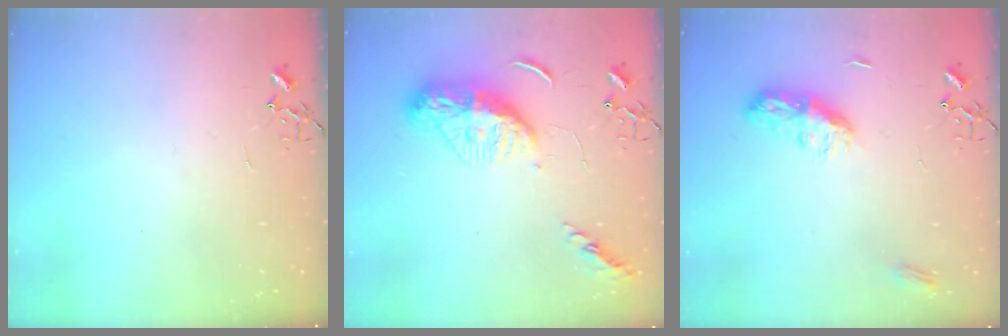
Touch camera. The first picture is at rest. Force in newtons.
{"total": 13.0, "press": 13.0, "slide": 1.2}
{"total": 9.0, "press": 9.0, "slide": 0.1}